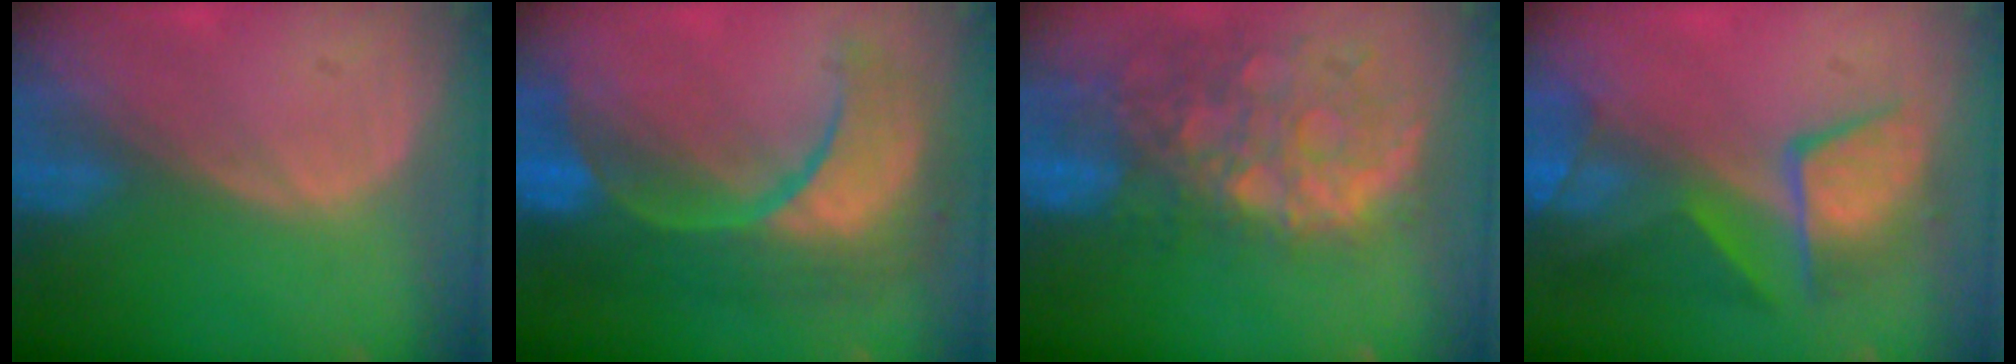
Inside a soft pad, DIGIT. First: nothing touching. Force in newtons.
{"total": 12.3, "press": 12.2, "slide": 1.4}
{"total": 12.3, "press": 10.2, "slide": 7.0}
{"total": 10.1, "press": 8.7, "slide": 5.0}